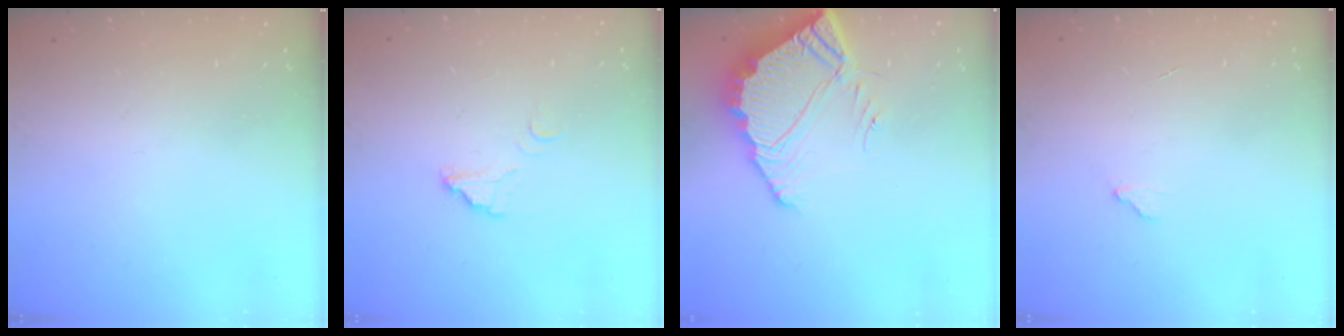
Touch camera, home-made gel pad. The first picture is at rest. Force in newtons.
{"total": 6.0, "press": 6.0, "slide": 0.6}
{"total": 7.2, "press": 7.2, "slide": 0.6}
{"total": 4.3, "press": 4.3, "slide": 0.3}